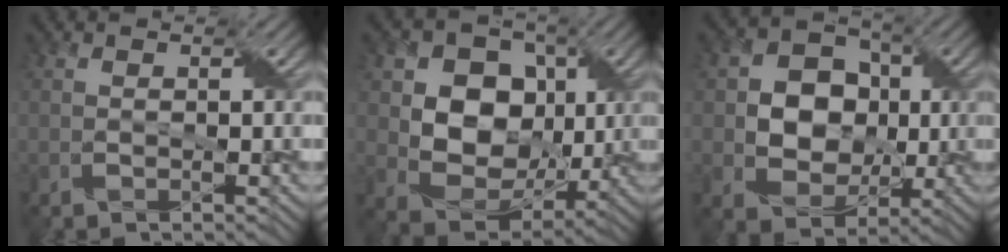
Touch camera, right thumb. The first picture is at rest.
{"total": 10.5, "force": [1.4, 8.6, 5.9], "torque": [-0.125, -0.009, 0.013]}
{"total": 8.9, "force": [0.2, 7.5, 4.9], "torque": [-0.105, 0.004, -0.009]}